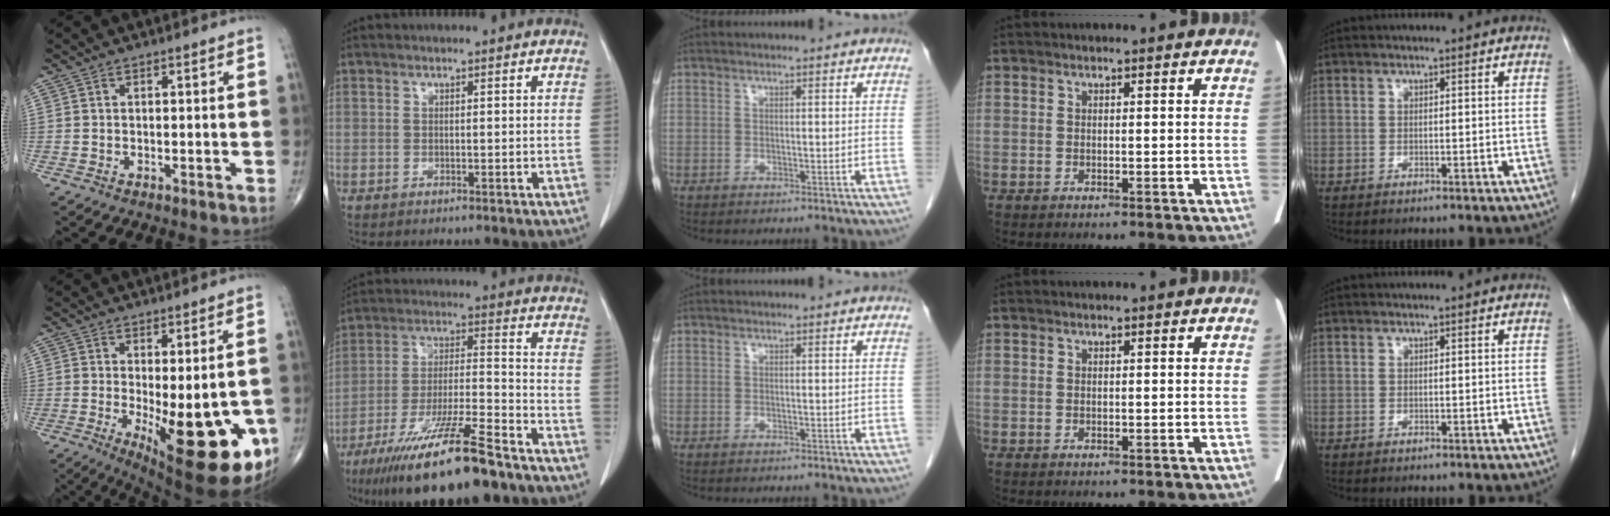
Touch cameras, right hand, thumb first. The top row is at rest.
{"thumb": {"total": 19.0, "force": [-5.1, 7.1, 16.8], "torque": [-0.191, -0.028, -0.049]}, "index": {"total": 19.9, "force": [-14.1, 2.3, 13.9], "torque": [-0.229, -0.033, -0.246]}}